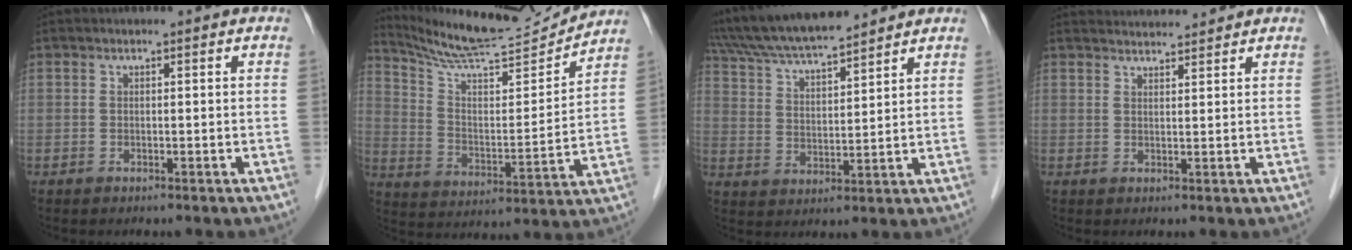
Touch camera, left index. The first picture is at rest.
{"total": 16.5, "force": [16.0, 0.2, 4.1], "torque": [-0.086, -0.016, 0.261]}
{"total": 14.1, "force": [12.8, 1.1, 5.8], "torque": [-0.114, 0.024, 0.233]}
{"total": 4.9, "force": [4.8, 0.2, 0.4], "torque": [-0.011, 0.025, 0.072]}